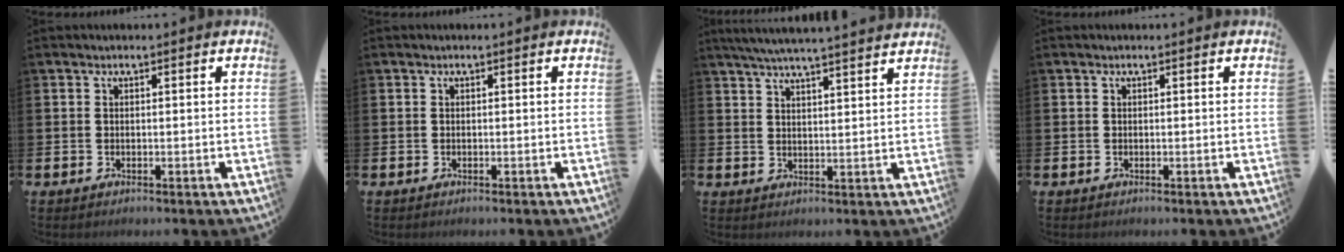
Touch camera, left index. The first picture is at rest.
{"total": 0.0}
{"total": 5.7, "force": [5.5, -0.5, 1.4], "torque": [-0.039, -0.027, 0.097]}
{"total": 0.0}